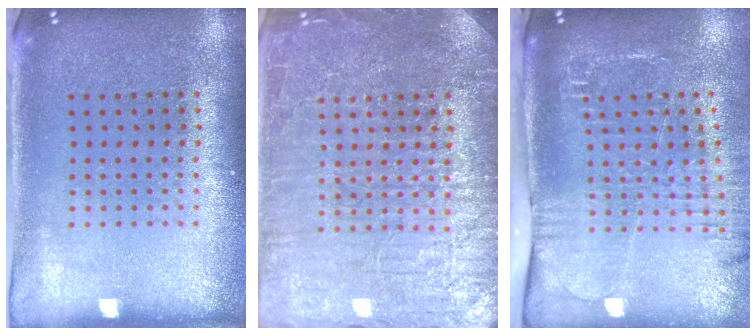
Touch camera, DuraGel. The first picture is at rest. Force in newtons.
{"total": 7.1, "press": 7.1, "slide": 0.9}
{"total": 2.6, "press": 2.1, "slide": 1.6}